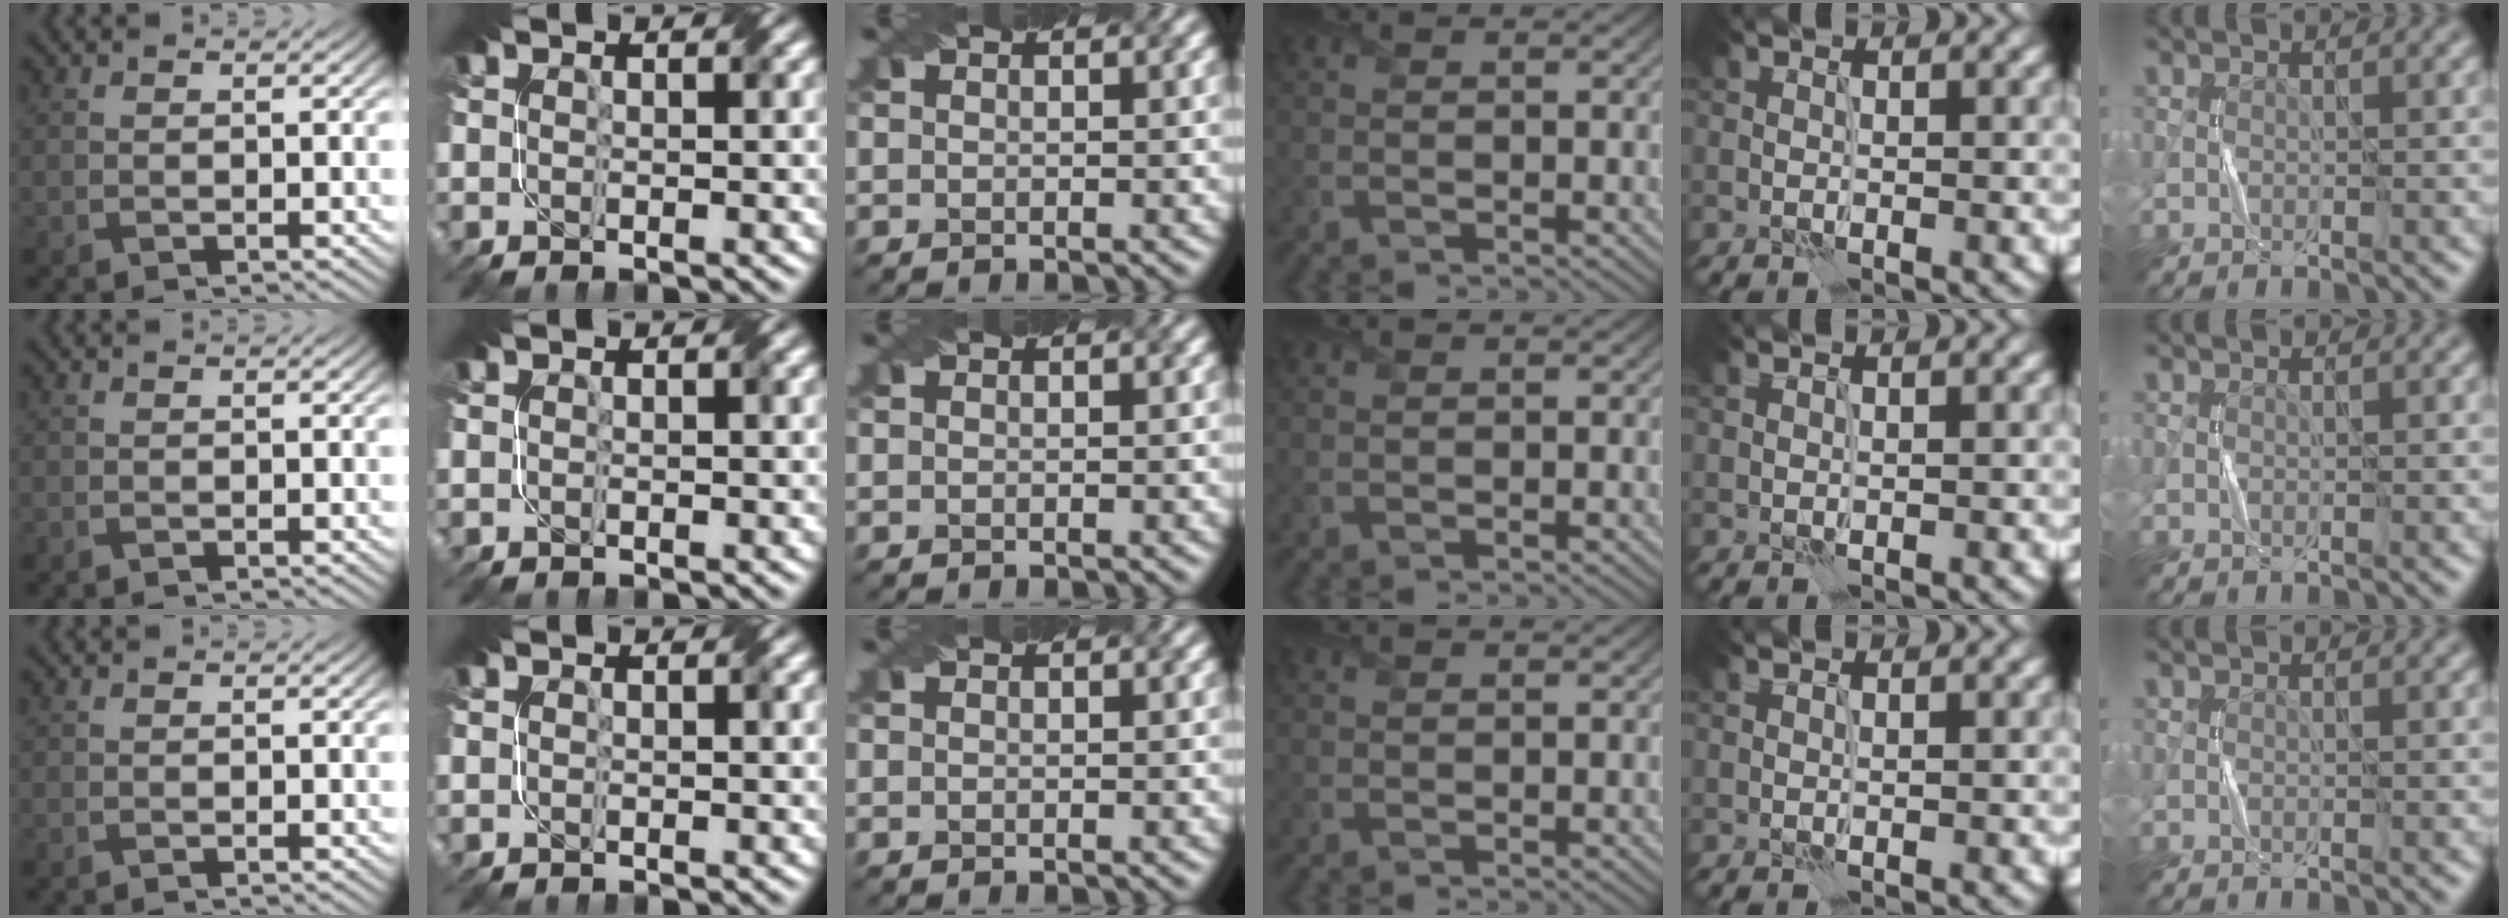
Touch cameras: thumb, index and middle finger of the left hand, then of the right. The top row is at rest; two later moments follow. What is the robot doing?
{"motion": "fold", "object": "napkin"}